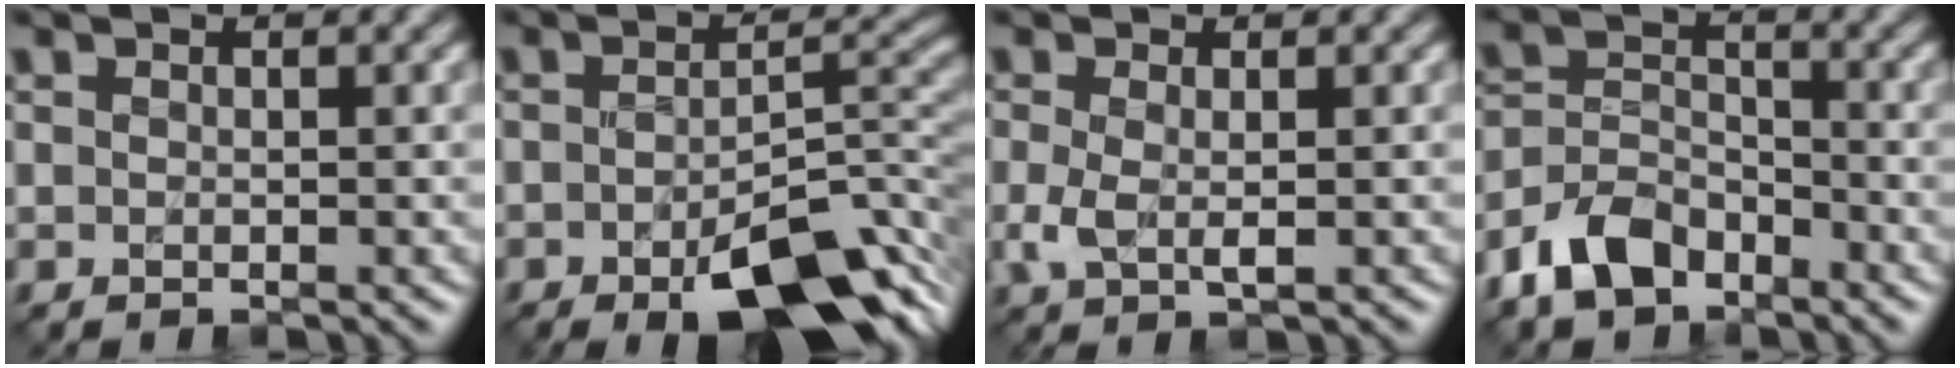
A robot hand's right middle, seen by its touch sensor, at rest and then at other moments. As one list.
[{"total": 9.6, "force": [-4.9, 3.4, 7.5], "torque": [-0.112, -0.009, -0.069]}, {"total": 2.4, "force": [-0.2, 1.0, 2.2], "torque": [-0.053, -0.003, -0.003]}, {"total": 5.6, "force": [-4.0, 3.1, 2.4], "torque": [-0.047, 0.001, -0.086]}]